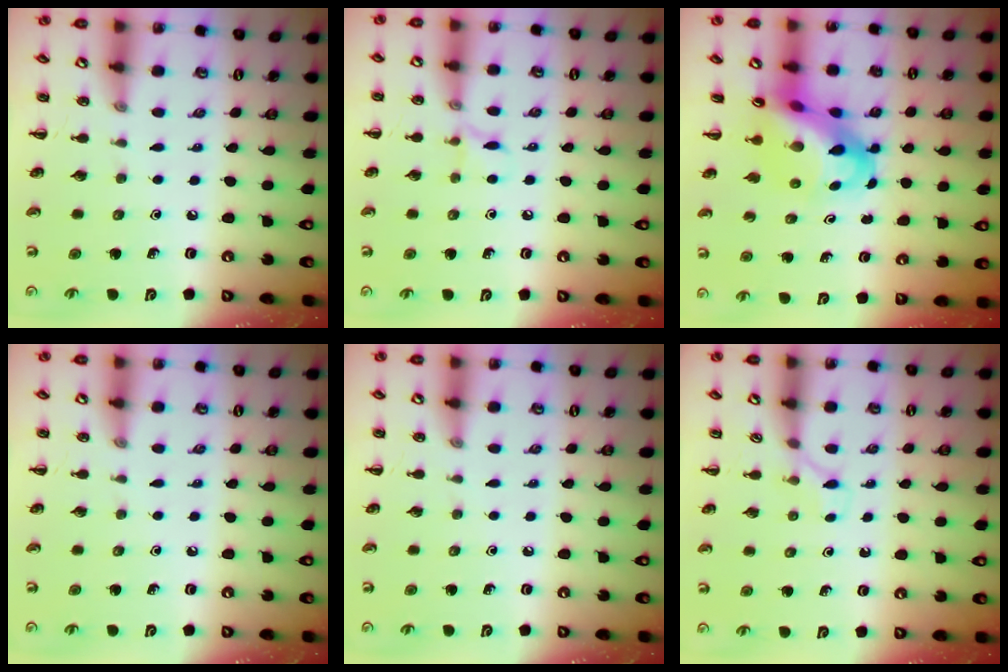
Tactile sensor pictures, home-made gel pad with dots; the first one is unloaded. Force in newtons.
{"total": 5.1, "press": 4.8, "slide": 1.7}
{"total": 7.4, "press": 7.0, "slide": 2.3}
{"total": 0.0}
{"total": 0.0}
{"total": 2.5, "press": 2.3, "slide": 1.0}